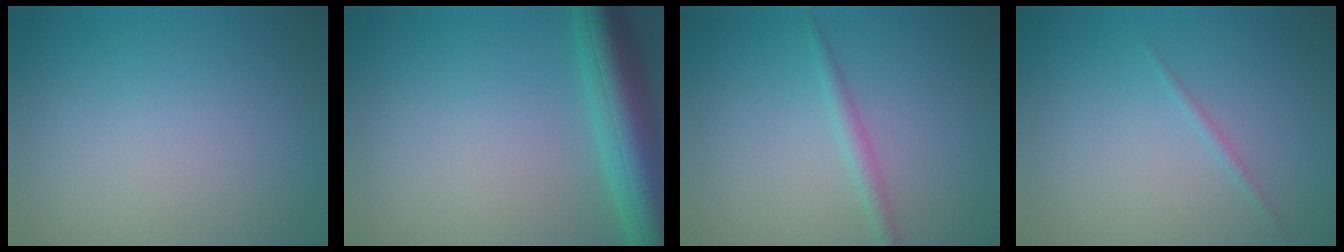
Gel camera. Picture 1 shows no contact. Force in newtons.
{"total": 7.4, "press": 7.4, "slide": 0.6}
{"total": 1.4, "press": 1.4, "slide": 0.1}
{"total": 0.6, "press": 0.6, "slide": 0.0}